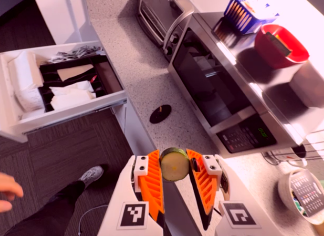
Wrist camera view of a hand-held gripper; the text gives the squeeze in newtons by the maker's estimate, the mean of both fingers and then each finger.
{"total": 8.4, "left": 8.3, "right": 8.5}